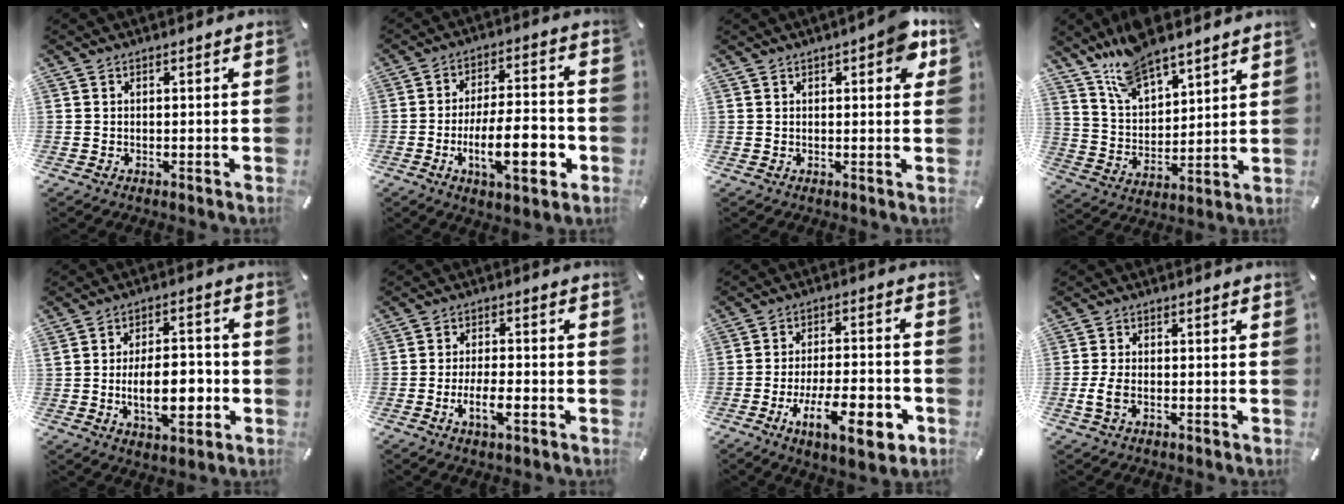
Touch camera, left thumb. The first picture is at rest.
{"total": 16.3, "force": [-4.9, 5.5, 14.6], "torque": [-0.242, 0.001, -0.077]}
{"total": 5.9, "force": [2.3, 2.2, 5.0], "torque": [-0.059, -0.006, 0.033]}
{"total": 10.7, "force": [9.5, 3.6, 3.2], "torque": [-0.079, -0.060, 0.182]}
{"total": 12.7, "force": [-2.2, 6.7, 10.5], "torque": [-0.166, 0.001, -0.040]}
{"total": 6.9, "force": [-2.5, 2.3, 6.0], "torque": [-0.114, 0.002, -0.045]}
{"total": 15.8, "force": [-6.6, 5.3, 13.4], "torque": [-0.213, 0.020, -0.096]}
{"total": 3.3, "force": [-1.1, 1.7, 2.6], "torque": [-0.054, 0.004, -0.020]}